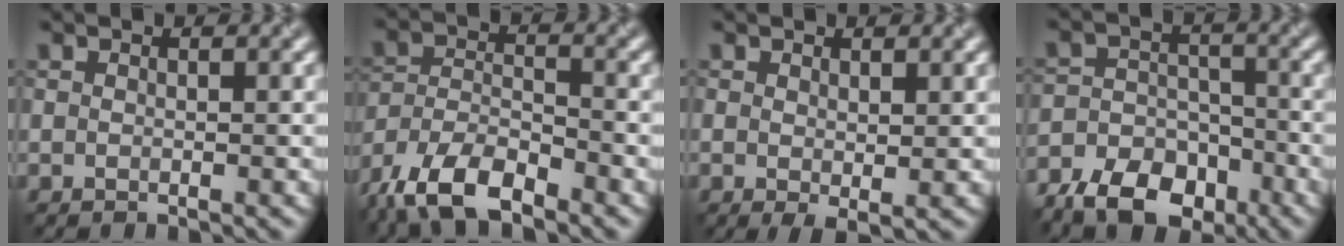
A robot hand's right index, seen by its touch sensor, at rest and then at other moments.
{"total": 8.7, "force": [-6.6, 3.3, 4.7], "torque": [-0.083, -0.008, -0.130]}
{"total": 1.6, "force": [0.1, 0.7, 1.4], "torque": [-0.022, -0.007, 0.005]}
{"total": 9.2, "force": [-7.1, 4.9, 3.2], "torque": [-0.038, -0.009, -0.114]}